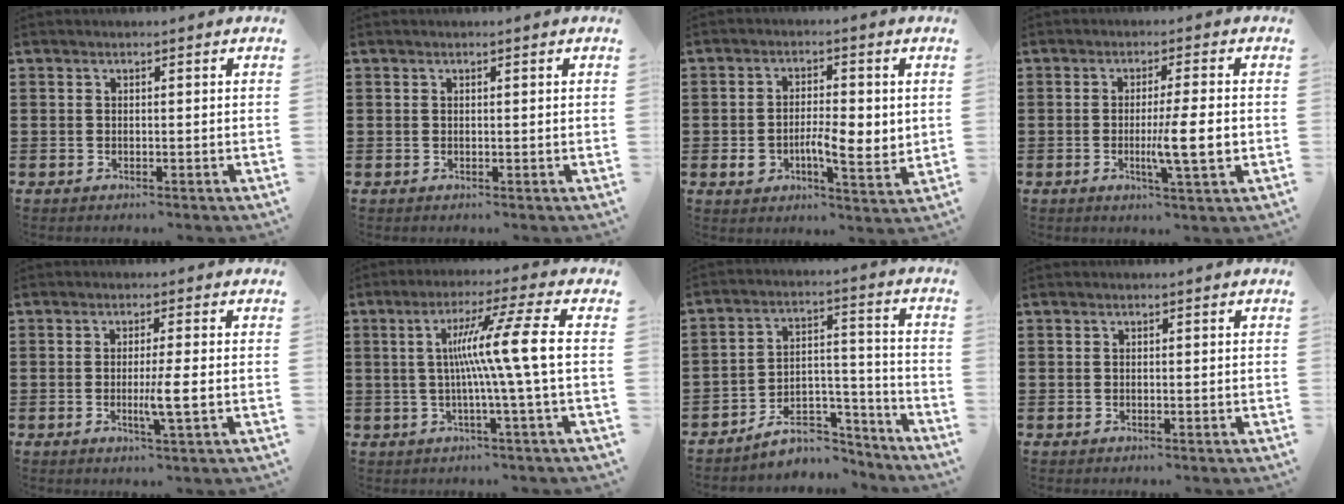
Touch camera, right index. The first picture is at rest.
{"total": 0.0}
{"total": 6.0, "force": [-1.0, 3.1, 5.1], "torque": [-0.075, 0.002, -0.021]}
{"total": 7.6, "force": [-1.1, 0.6, 7.5], "torque": [-0.123, -0.010, -0.018]}
{"total": 4.2, "force": [-0.7, -0.1, 4.1], "torque": [-0.070, -0.009, -0.015]}
{"total": 11.0, "force": [0.5, -1.1, 10.9], "torque": [-0.200, 0.000, -0.003]}
{"total": 8.3, "force": [-6.7, 3.7, 3.0], "torque": [-0.046, 0.030, -0.125]}
{"total": 0.0}